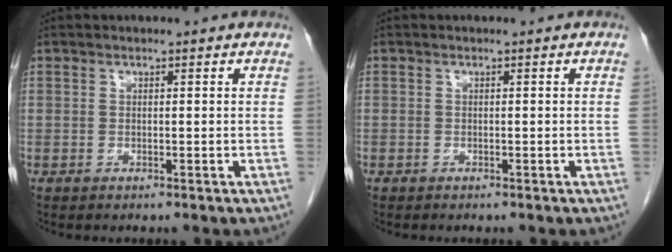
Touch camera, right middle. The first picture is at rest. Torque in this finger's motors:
{"motor_torque": [-0.07, -0.15, -0.03, 0.05]}